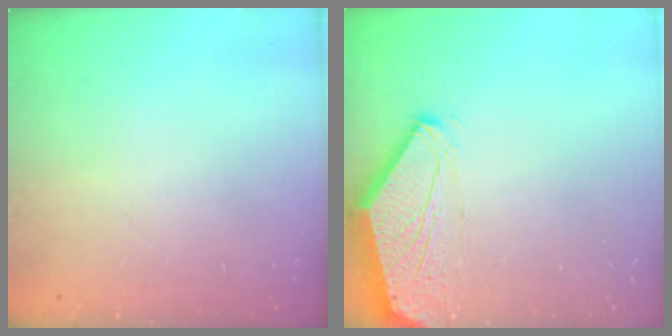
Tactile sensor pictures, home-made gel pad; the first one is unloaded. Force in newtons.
{"total": 0.0}